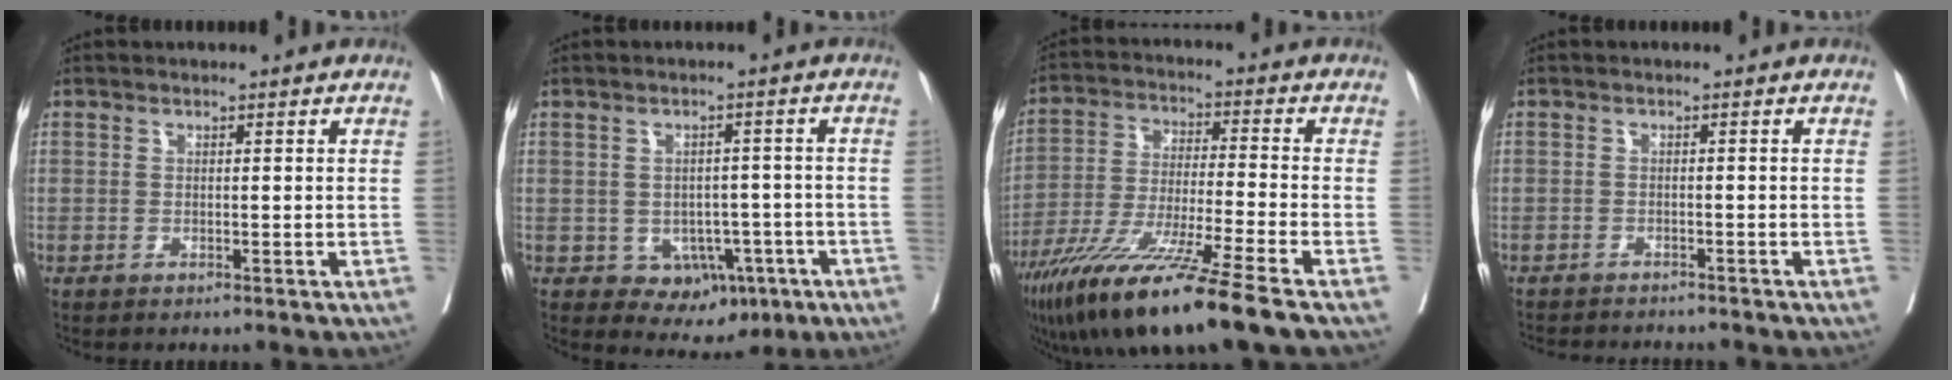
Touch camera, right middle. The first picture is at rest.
{"total": 7.3, "force": [-2.8, 5.4, 4.0], "torque": [-0.037, 0.012, -0.023]}
{"total": 16.3, "force": [-11.4, -1.1, 11.6], "torque": [-0.222, -0.055, -0.203]}
{"total": 7.1, "force": [-6.7, 1.1, 1.9], "torque": [-0.020, -0.008, -0.092]}